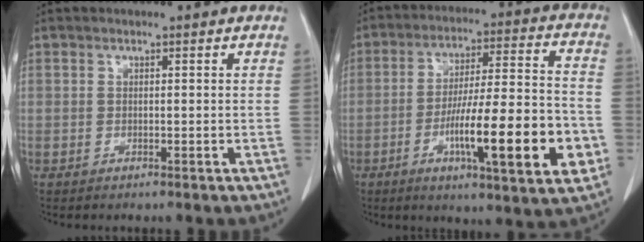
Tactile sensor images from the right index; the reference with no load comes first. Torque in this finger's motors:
{"motor_torque": [1.86, -0.27, 0.93, 0.21]}